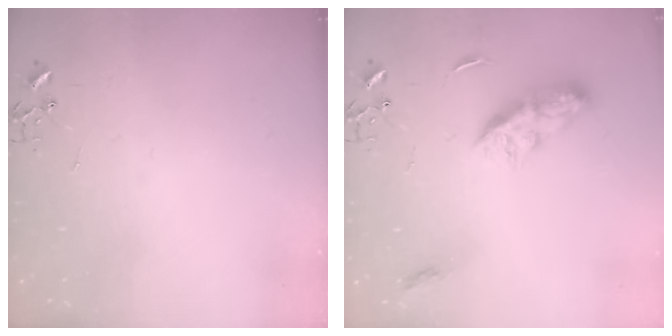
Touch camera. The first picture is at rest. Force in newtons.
{"total": 8.8, "press": 8.8, "slide": 0.0}